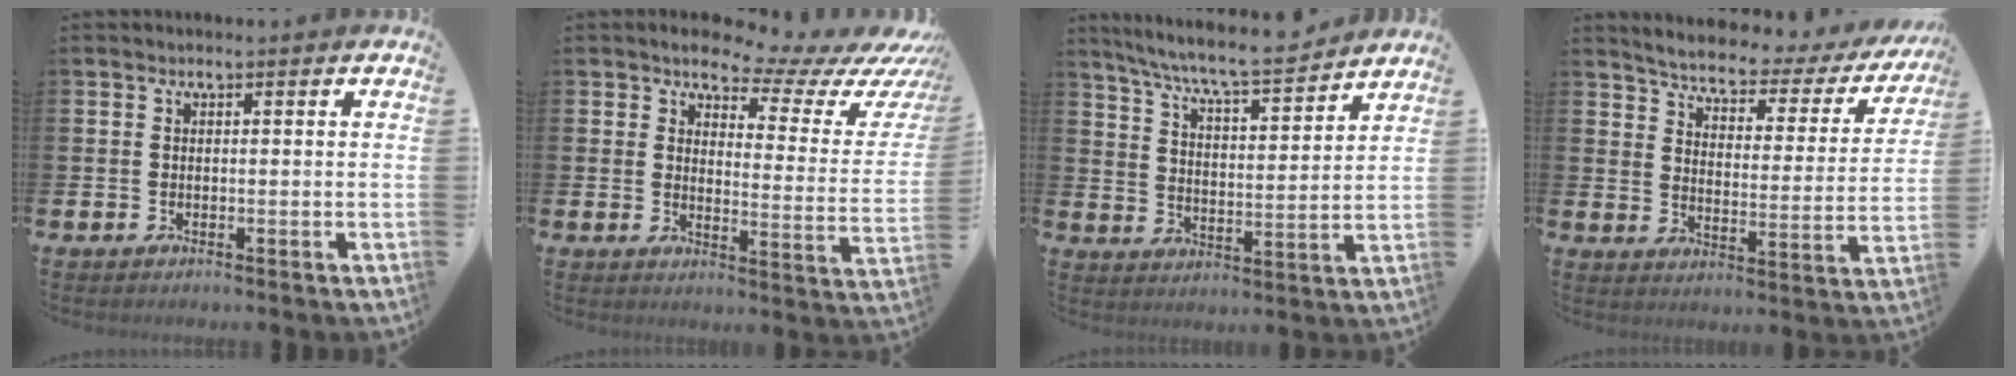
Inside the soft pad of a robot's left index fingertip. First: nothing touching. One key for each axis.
{"total": 5.4, "fx": 4.6, "fy": 1.8, "fz": 2.1, "tx": -0.044, "ty": -0.041, "tz": 0.069}
{"total": 7.9, "fx": 7.4, "fy": 0.3, "fz": 2.8, "tx": -0.085, "ty": -0.051, "tz": 0.128}
{"total": 4.6, "fx": 4.2, "fy": 1.2, "fz": 1.5, "tx": -0.054, "ty": -0.033, "tz": 0.063}